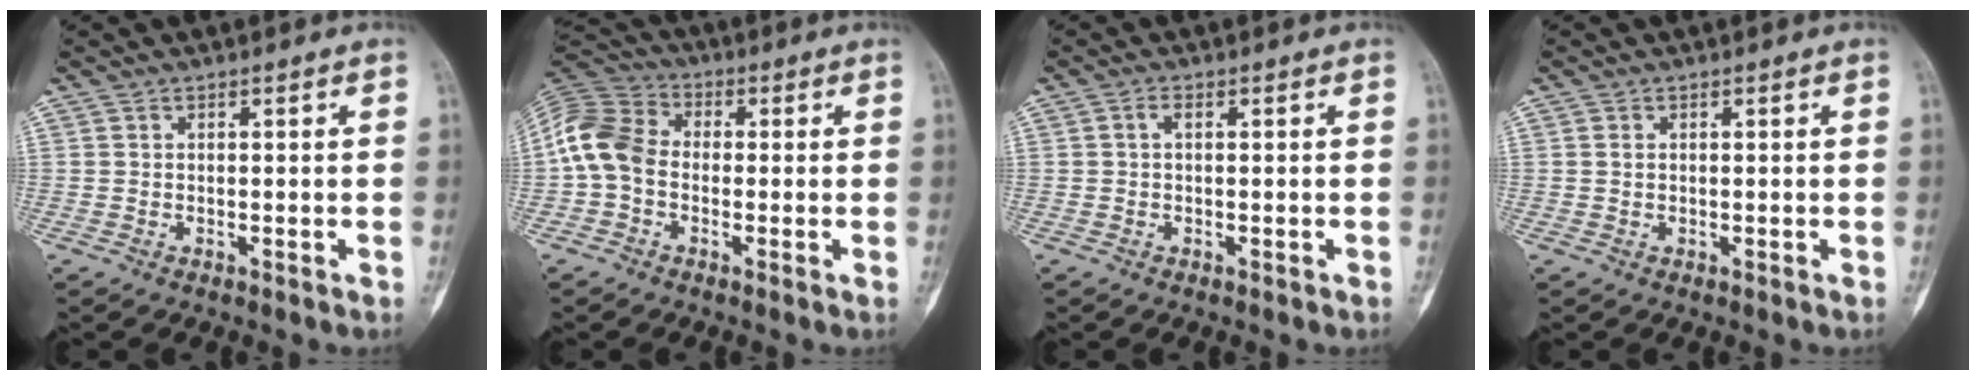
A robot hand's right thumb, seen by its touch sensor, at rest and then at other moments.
{"total": 10.3, "force": [-1.1, 7.9, 6.6], "torque": [-0.127, 0.029, -0.036]}
{"total": 1.4, "force": [0.0, 0.7, 1.2], "torque": [-0.018, 0.002, -0.004]}
{"total": 0.7, "force": [0.2, 0.5, 0.4], "torque": [-0.006, 0.001, 0.004]}